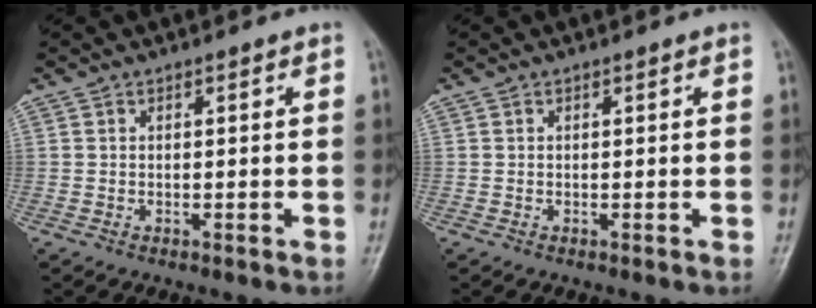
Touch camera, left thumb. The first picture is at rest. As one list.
[{"total": 0.0}]